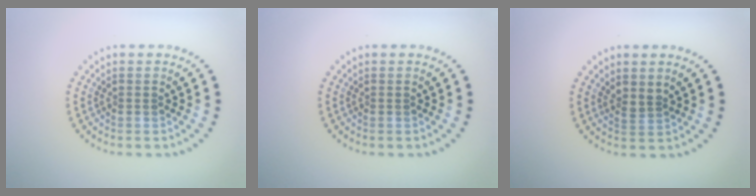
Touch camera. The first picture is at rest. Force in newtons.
{"total": 0.0}
{"total": 1.4, "press": 1.1, "slide": 0.8}